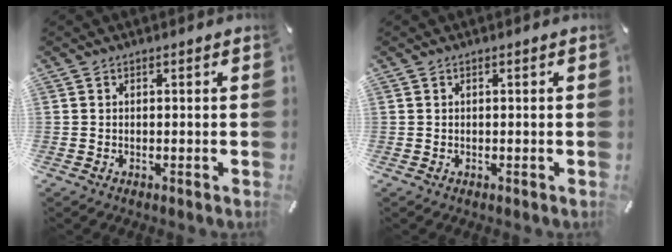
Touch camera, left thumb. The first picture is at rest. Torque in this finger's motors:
{"motor_torque": [-0.09, 0.08, -0.05, 0.03, 0.00]}